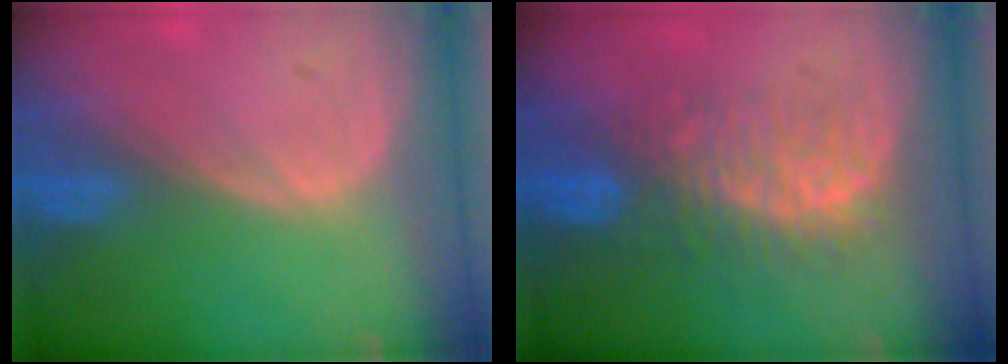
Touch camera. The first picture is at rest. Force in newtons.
{"total": 7.8, "press": 7.6, "slide": 1.6}